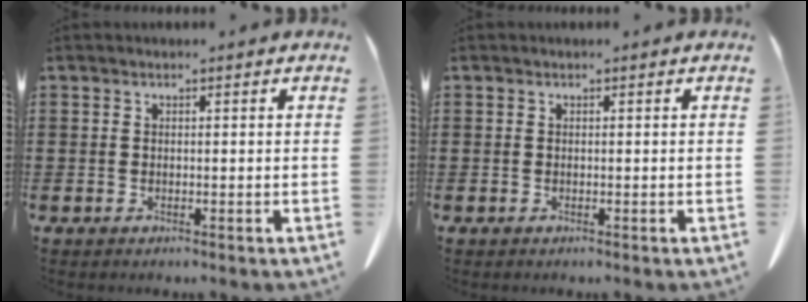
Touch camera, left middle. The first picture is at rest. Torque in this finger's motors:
{"motor_torque": [0.02, -0.02, 0.01, -0.01]}